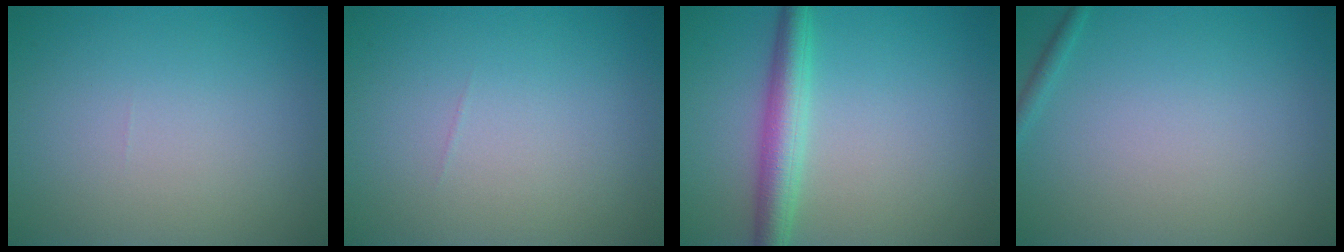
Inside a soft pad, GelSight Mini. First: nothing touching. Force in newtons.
{"total": 0.0}
{"total": 3.8, "press": 3.8, "slide": 0.1}
{"total": 0.8, "press": 0.8, "slide": 0.0}